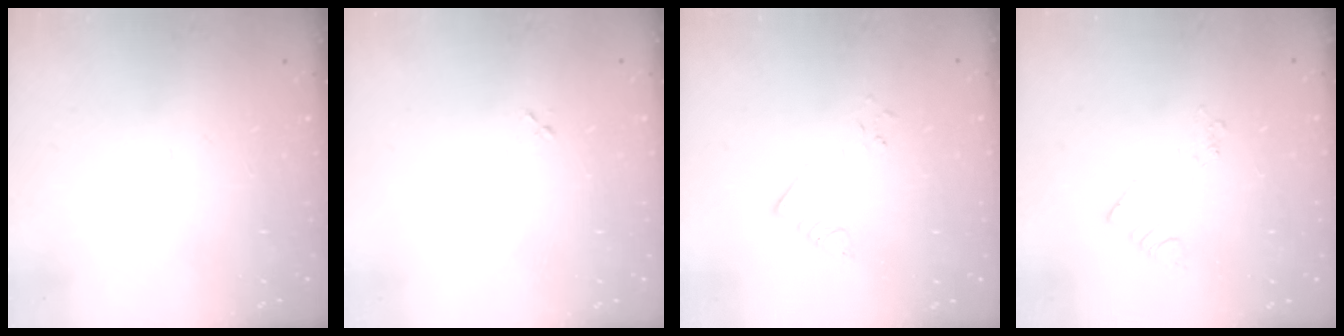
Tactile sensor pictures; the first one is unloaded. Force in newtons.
{"total": 2.2, "press": 2.2, "slide": 0.1}
{"total": 3.9, "press": 3.9, "slide": 0.1}
{"total": 1.9, "press": 1.9, "slide": 0.3}